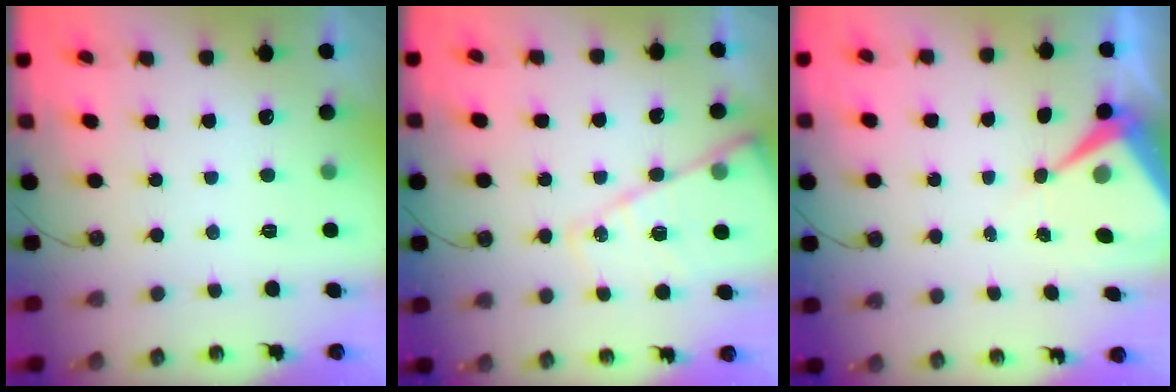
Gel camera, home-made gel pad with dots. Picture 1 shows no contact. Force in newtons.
{"total": 15.8, "press": 15.8, "slide": 1.5}
{"total": 7.2, "press": 7.2, "slide": 0.6}